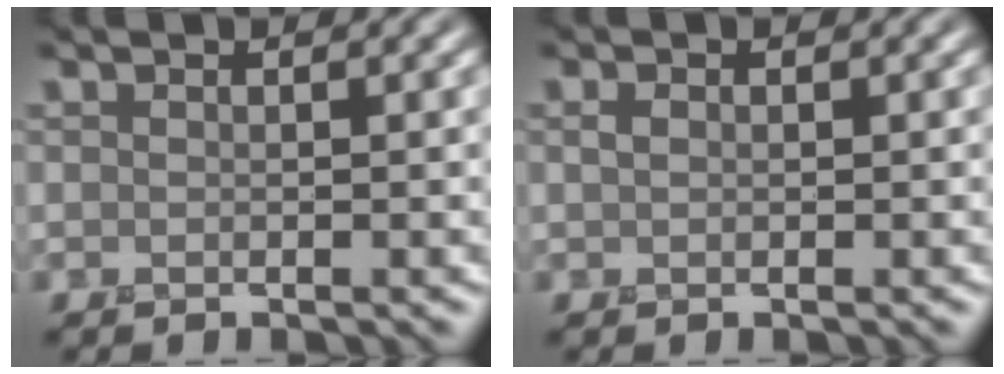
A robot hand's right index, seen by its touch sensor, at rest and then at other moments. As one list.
[{"total": 0.6, "force": [-0.1, 0.4, 0.4], "torque": [-0.010, 0.000, -0.005]}]